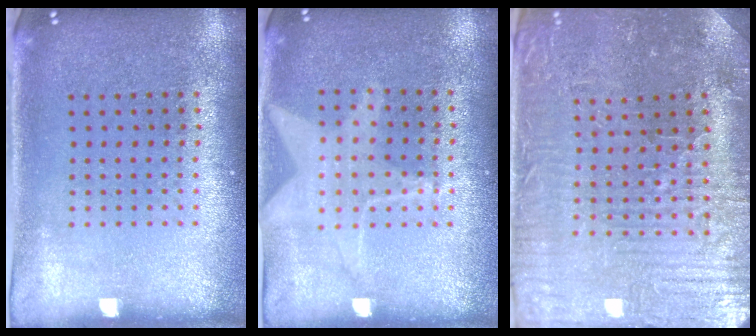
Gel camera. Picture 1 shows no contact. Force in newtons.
{"total": 1.3, "press": 1.2, "slide": 0.3}
{"total": 3.7, "press": 3.6, "slide": 0.5}